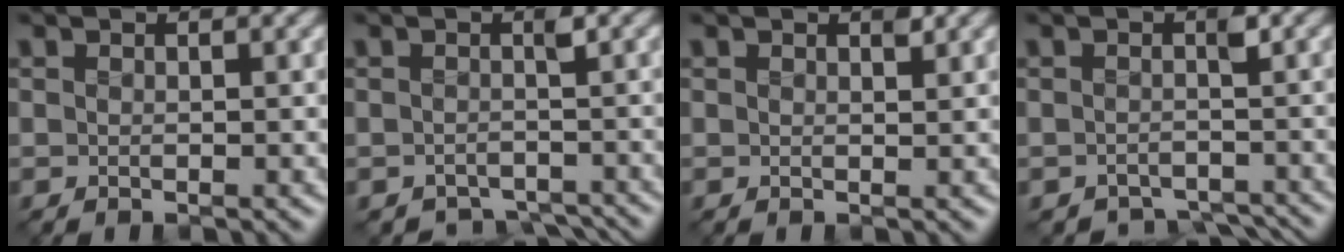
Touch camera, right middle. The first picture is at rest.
{"total": 3.1, "force": [-2.7, 1.2, 1.0], "torque": [-0.001, -0.013, -0.046]}
{"total": 0.6, "force": [0.4, 0.1, 0.4], "torque": [-0.009, -0.003, 0.005]}
{"total": 3.4, "force": [-2.8, 1.4, 1.3], "torque": [-0.002, -0.014, -0.047]}